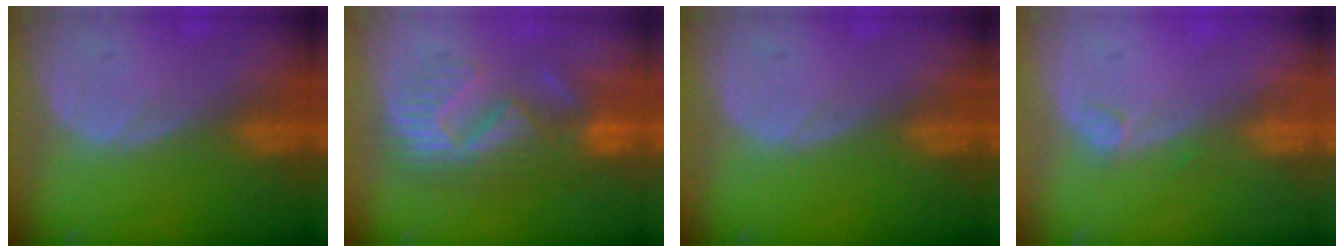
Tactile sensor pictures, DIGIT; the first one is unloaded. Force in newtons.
{"total": 8.6, "press": 8.5, "slide": 1.4}
{"total": 0.0}
{"total": 1.3, "press": 1.1, "slide": 0.5}